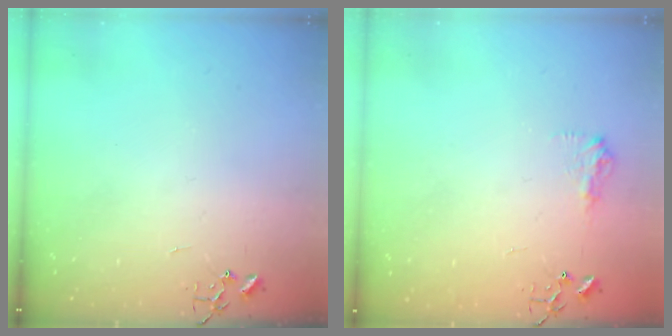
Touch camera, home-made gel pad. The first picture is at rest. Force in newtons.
{"total": 7.9, "press": 7.9, "slide": 0.3}